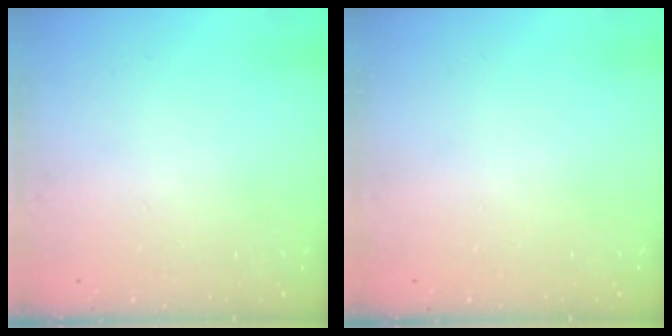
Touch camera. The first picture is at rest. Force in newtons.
{"total": 0.0}